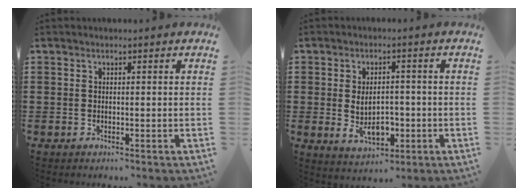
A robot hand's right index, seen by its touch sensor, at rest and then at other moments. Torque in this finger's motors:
{"motor_torque": [1.45, 0.69, 0.27, 0.15]}